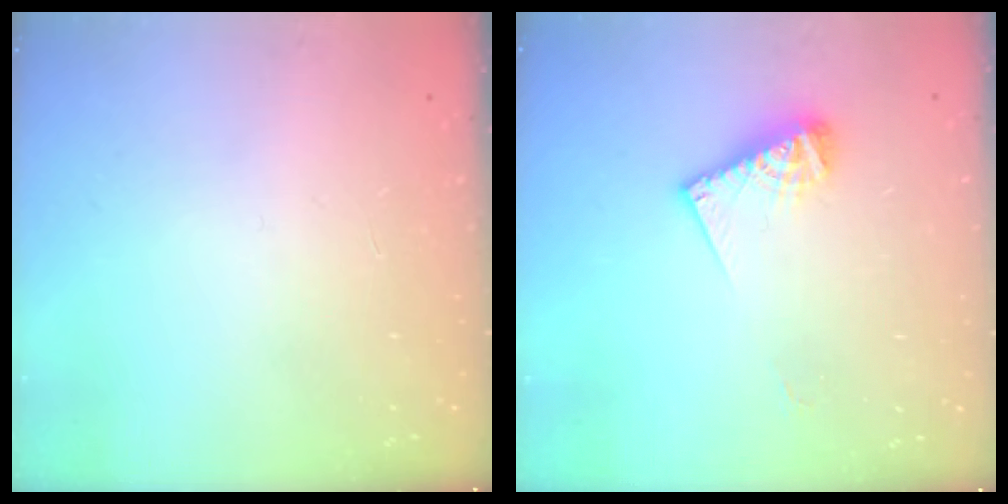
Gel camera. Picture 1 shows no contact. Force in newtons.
{"total": 9.6, "press": 9.5, "slide": 1.3}